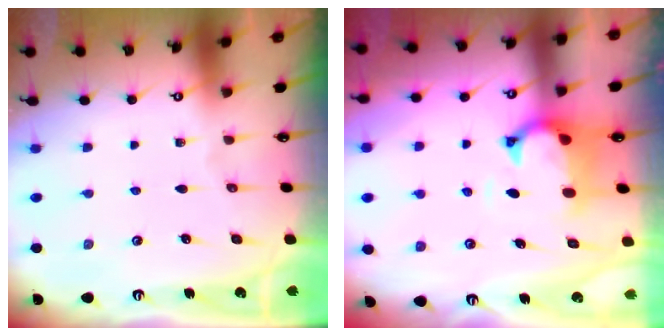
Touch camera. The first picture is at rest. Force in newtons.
{"total": 3.5, "press": 3.2, "slide": 1.4}